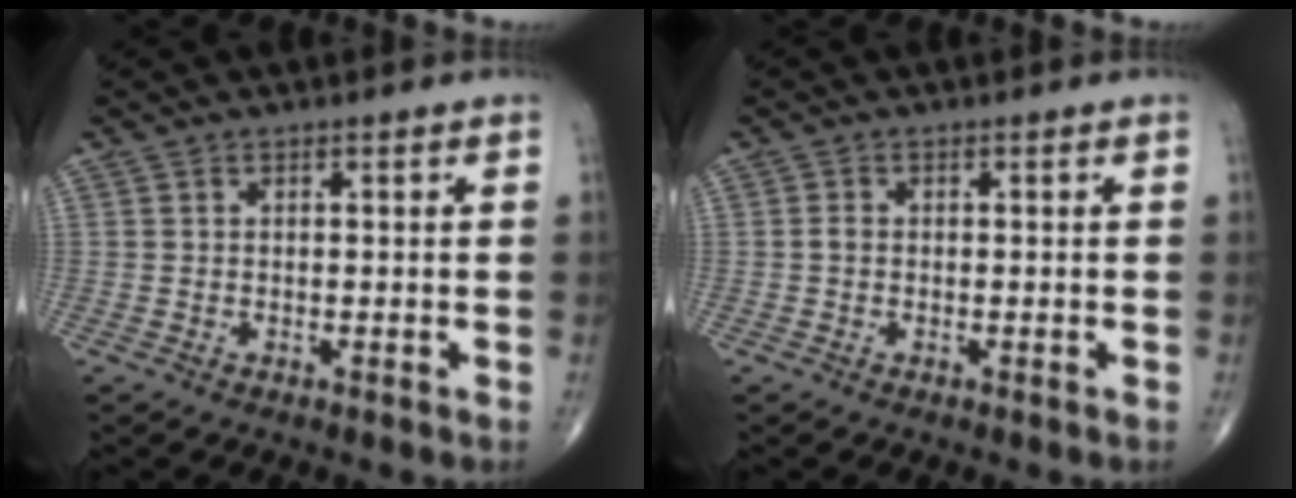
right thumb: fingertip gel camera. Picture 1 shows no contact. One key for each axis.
{"total": 1.0, "fx": -0.2, "fy": 0.7, "fz": 0.6, "tx": -0.009, "ty": 0.001, "tz": -0.006}